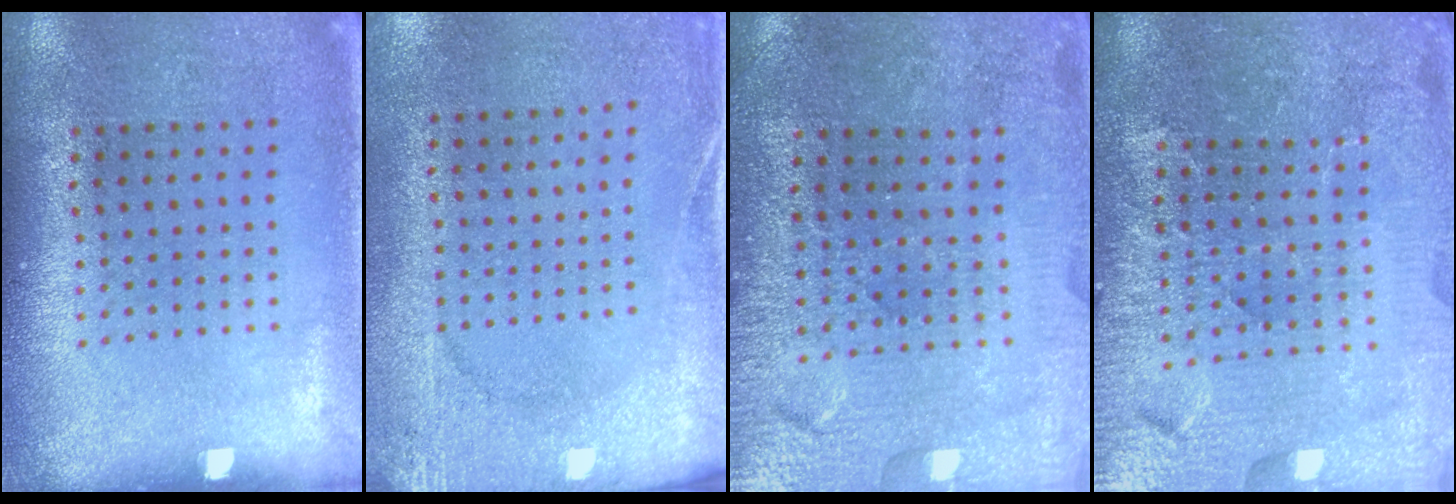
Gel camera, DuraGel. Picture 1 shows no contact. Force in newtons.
{"total": 2.6, "press": 2.2, "slide": 1.4}
{"total": 3.2, "press": 3.2, "slide": 0.1}
{"total": 5.5, "press": 5.1, "slide": 2.3}